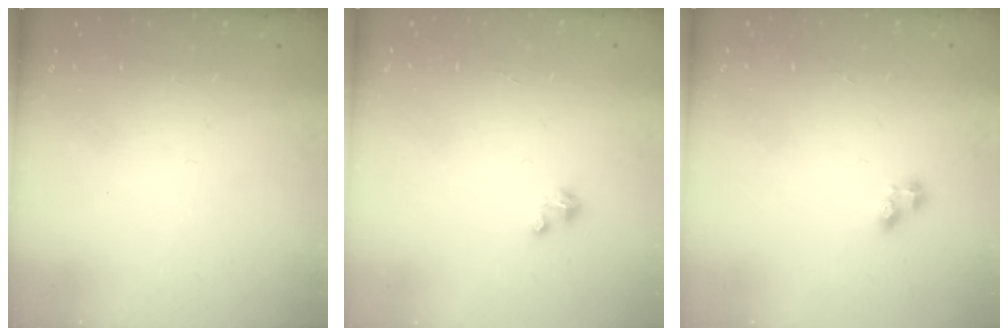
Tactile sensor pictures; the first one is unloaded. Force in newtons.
{"total": 0.6, "press": 0.6, "slide": 0.3}
{"total": 2.6, "press": 2.6, "slide": 0.4}